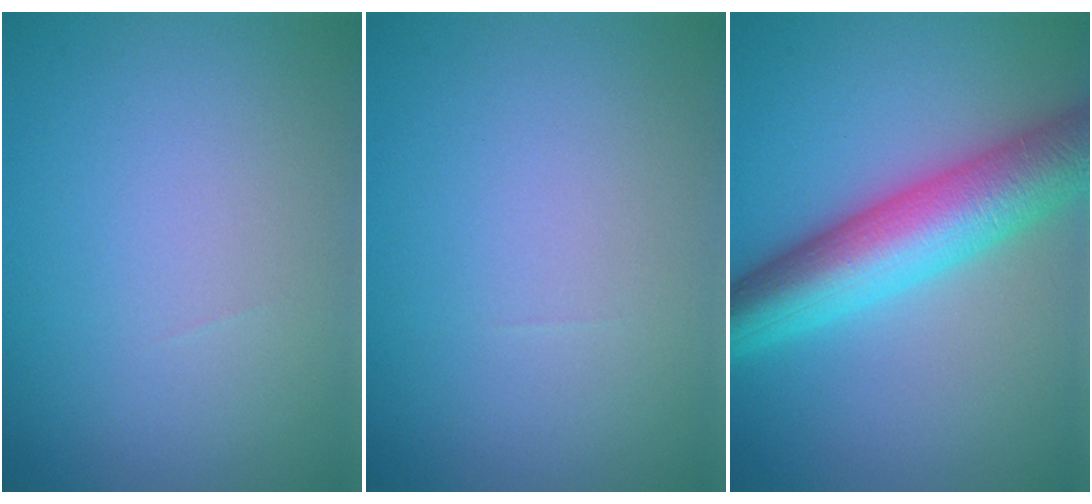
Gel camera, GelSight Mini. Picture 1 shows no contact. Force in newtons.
{"total": 0.0}
{"total": 9.1, "press": 9.1, "slide": 0.1}